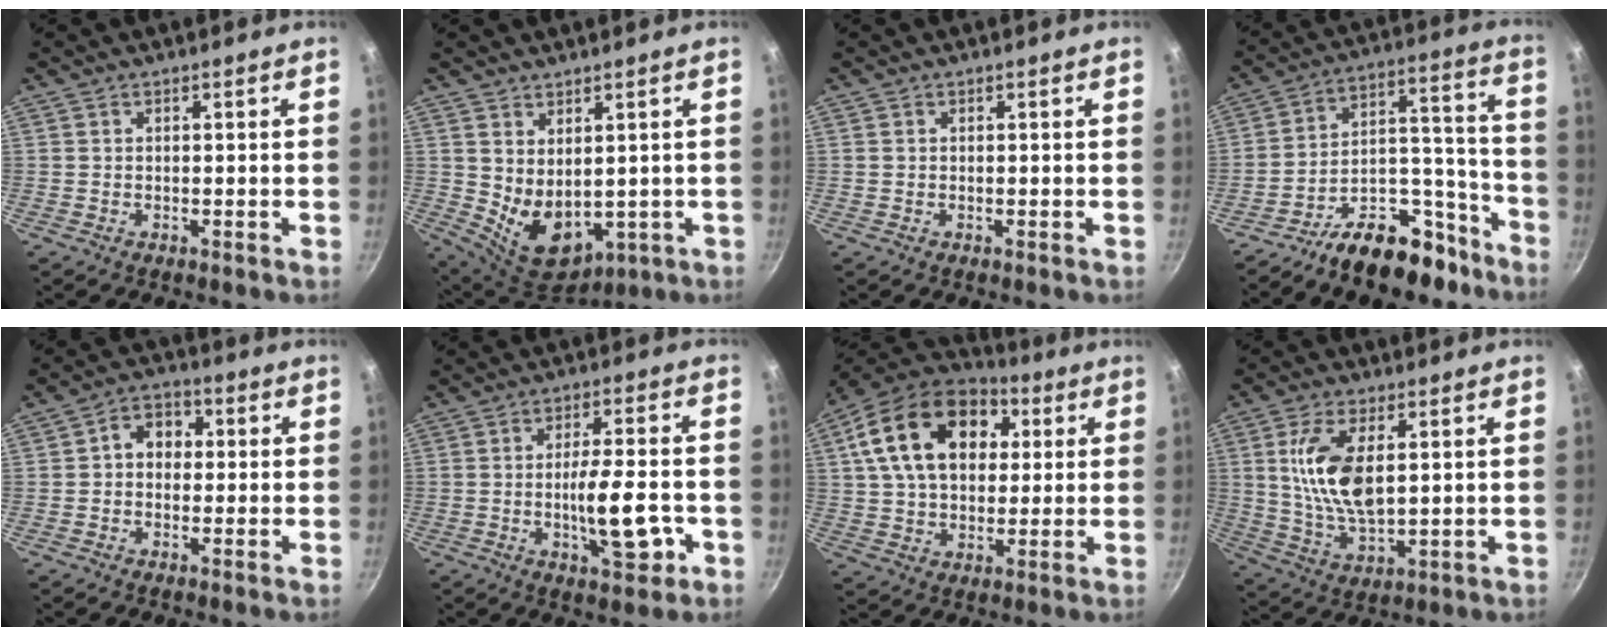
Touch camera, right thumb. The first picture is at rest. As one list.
[{"total": 9.9, "force": [1.4, 6.5, 7.3], "torque": [-0.102, -0.036, 0.054]}, {"total": 0.0}, {"total": 18.1, "force": [-13.3, 8.5, 8.9], "torque": [-0.087, 0.127, -0.205]}, {"total": 6.2, "force": [0.5, 5.0, 3.5], "torque": [-0.022, 0.014, -0.006]}, {"total": 10.5, "force": [-2.9, 3.4, 9.5], "torque": [-0.129, 0.015, -0.042]}, {"total": 21.9, "force": [6.2, 14.8, 14.8], "torque": [-0.239, 0.012, 0.095]}, {"total": 12.8, "force": [2.8, 6.2, 10.9], "torque": [-0.202, -0.013, 0.060]}]